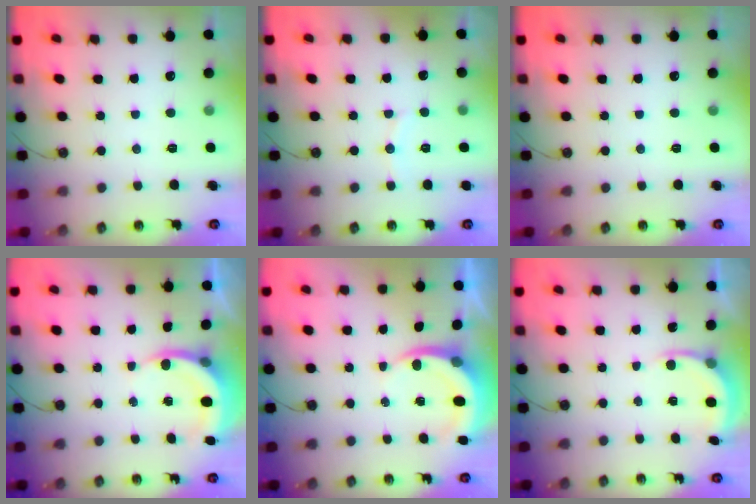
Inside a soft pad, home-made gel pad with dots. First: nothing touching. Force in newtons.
{"total": 4.4, "press": 4.4, "slide": 0.7}
{"total": 0.0}
{"total": 4.9, "press": 4.8, "slide": 0.7}
{"total": 4.8, "press": 4.8, "slide": 0.1}
{"total": 4.8, "press": 4.7, "slide": 0.2}